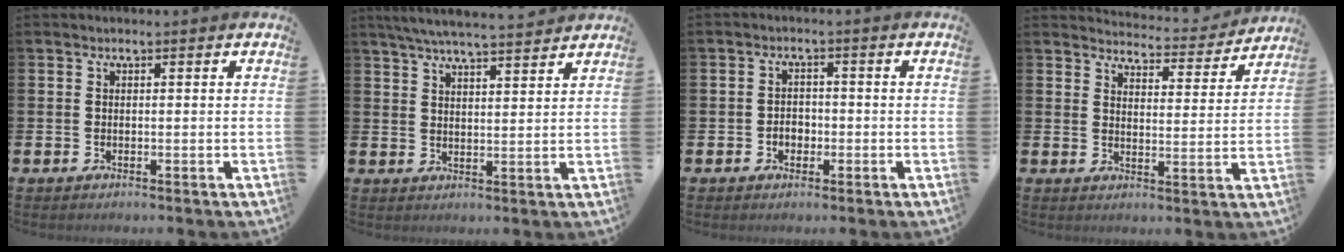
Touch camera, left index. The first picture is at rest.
{"total": 5.7, "force": [5.4, 0.2, 1.6], "torque": [-0.045, -0.023, 0.097]}
{"total": 2.2, "force": [-0.7, 1.7, 1.1], "torque": [-0.008, -0.001, -0.020]}
{"total": 4.2, "force": [4.2, 0.6, 0.4], "torque": [-0.012, -0.035, 0.069]}